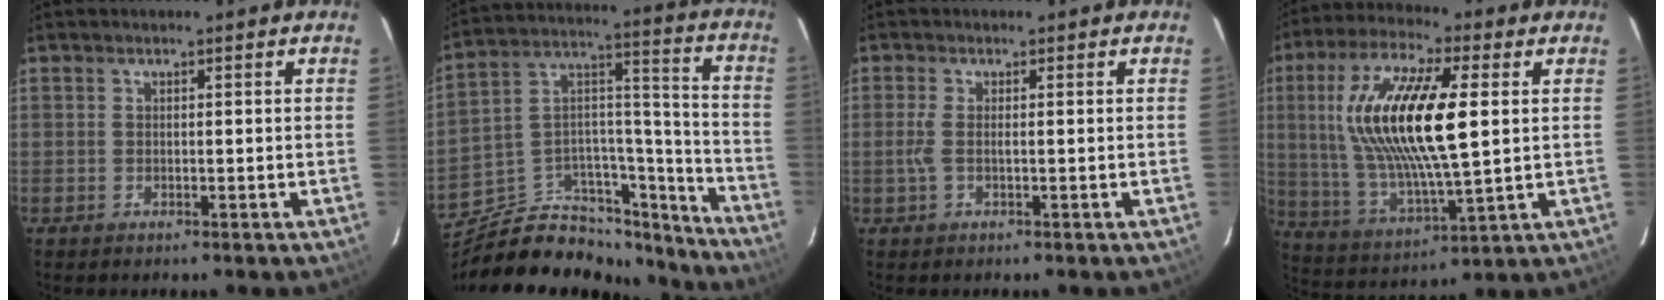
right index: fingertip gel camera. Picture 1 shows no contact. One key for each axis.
{"total": 21.9, "fx": -17.3, "fy": 10.9, "fz": 7.8, "tx": -0.139, "ty": 0.091, "tz": -0.253}
{"total": 2.3, "fx": -0.3, "fy": 0.0, "fz": 2.3, "tx": -0.049, "ty": -0.001, "tz": -0.007}
{"total": 20.5, "fx": 3.8, "fy": 6.1, "fz": 19.2, "tx": -0.377, "ty": 0.007, "tz": 0.078}